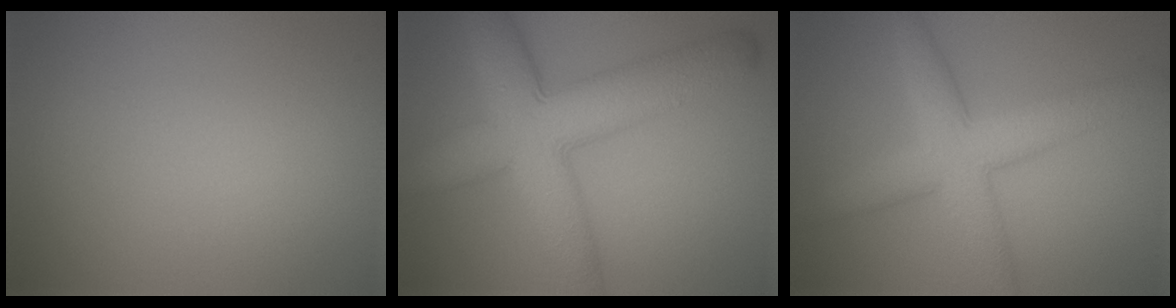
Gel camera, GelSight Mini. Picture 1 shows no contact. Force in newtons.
{"total": 9.6, "press": 9.6, "slide": 0.2}
{"total": 5.8, "press": 5.8, "slide": 0.1}